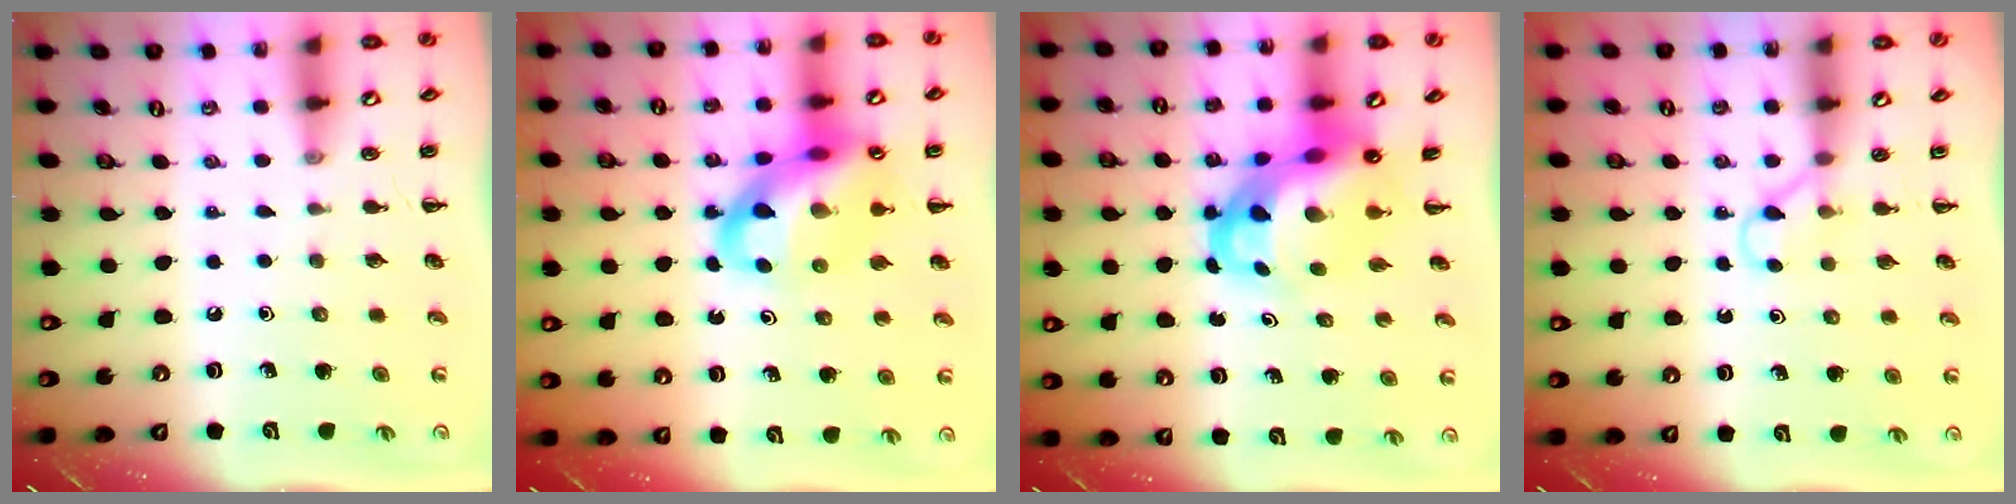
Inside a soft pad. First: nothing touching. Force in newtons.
{"total": 17.7, "press": 17.3, "slide": 3.7}
{"total": 6.3, "press": 6.2, "slide": 1.0}
{"total": 2.9, "press": 2.8, "slide": 0.9}